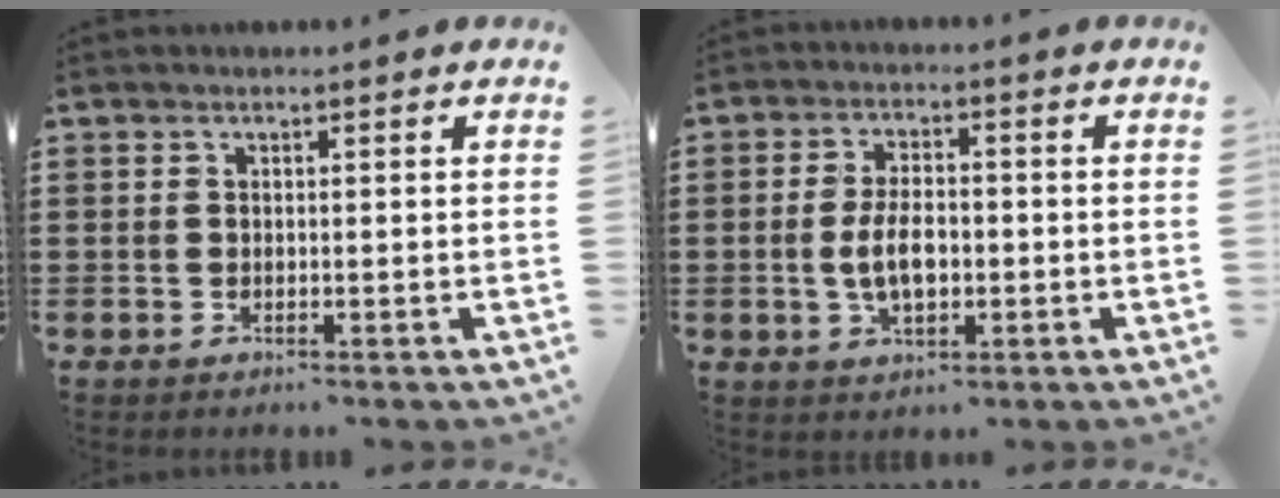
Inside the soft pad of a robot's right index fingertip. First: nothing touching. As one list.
[{"total": 5.8, "force": [-0.7, 3.0, 4.9], "torque": [-0.095, 0.000, -0.017]}]